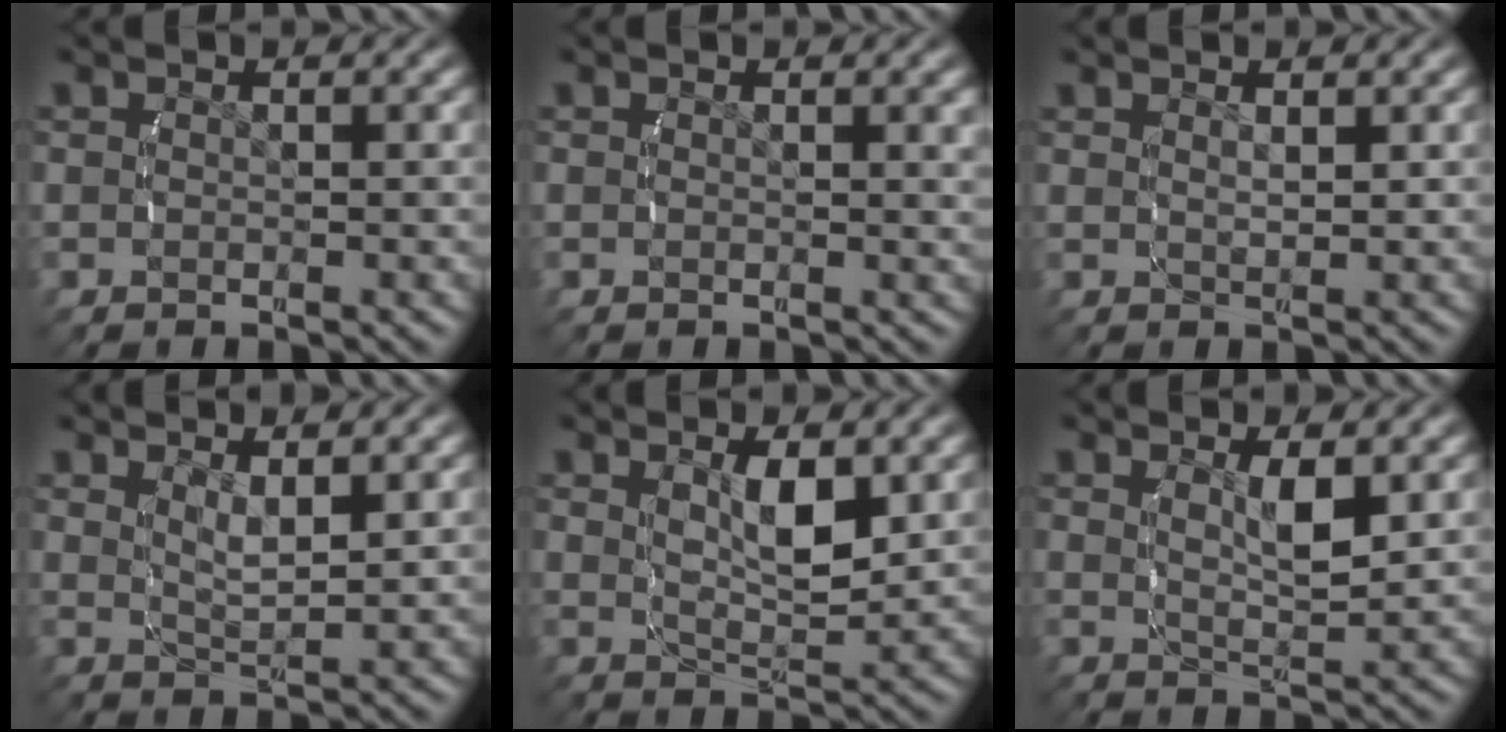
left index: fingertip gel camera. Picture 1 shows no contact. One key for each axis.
{"total": 0.6, "fx": 0.4, "fy": -0.1, "fz": 0.5, "tx": -0.006, "ty": -0.003, "tz": 0.005}
{"total": 1.2, "fx": 0.7, "fy": -0.2, "fz": 0.9, "tx": -0.009, "ty": -0.006, "tz": 0.021}
{"total": 2.6, "fx": 1.5, "fy": 0.2, "fz": 2.1, "tx": -0.034, "ty": -0.011, "tz": 0.035}
{"total": 3.7, "fx": 1.0, "fy": 0.9, "fz": 3.4, "tx": -0.058, "ty": -0.014, "tz": 0.027}
{"total": 2.9, "fx": 1.0, "fy": 0.3, "fz": 2.8, "tx": -0.048, "ty": -0.013, "tz": 0.026}